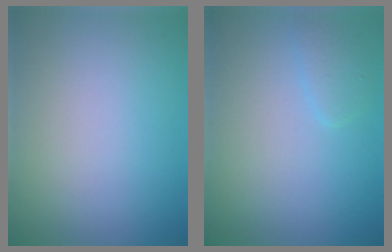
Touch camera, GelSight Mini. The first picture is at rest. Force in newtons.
{"total": 1.1, "press": 1.1, "slide": 0.1}